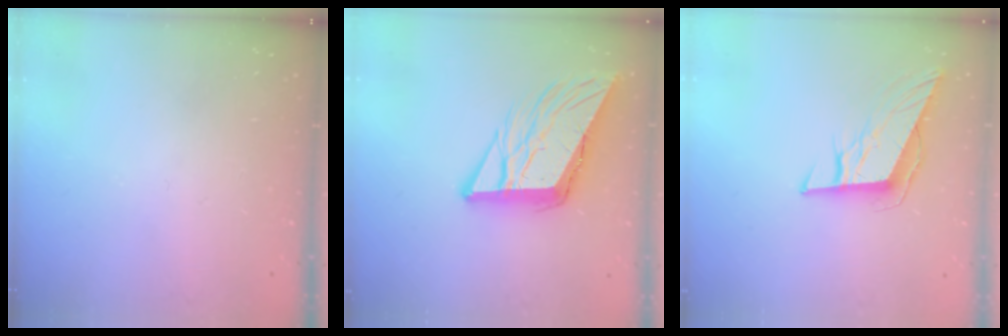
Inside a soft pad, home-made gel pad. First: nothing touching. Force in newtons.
{"total": 11.0, "press": 10.7, "slide": 2.3}
{"total": 10.2, "press": 9.6, "slide": 3.5}